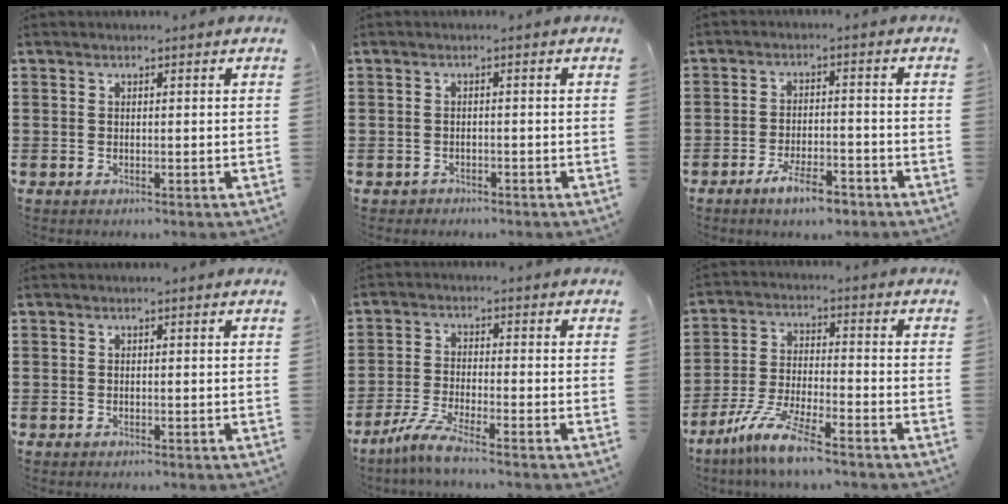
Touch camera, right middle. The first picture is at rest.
{"total": 1.1, "force": [-1.0, 0.4, -0.1], "torque": [-0.002, 0.000, -0.022]}
{"total": 5.7, "force": [-4.3, 1.3, 3.6], "torque": [-0.069, 0.001, -0.080]}
{"total": 0.0}
{"total": 4.9, "force": [-4.0, -0.1, 2.9], "torque": [-0.076, -0.019, -0.081]}
{"total": 8.7, "force": [-6.9, 0.3, 5.4], "torque": [-0.115, -0.009, -0.134]}